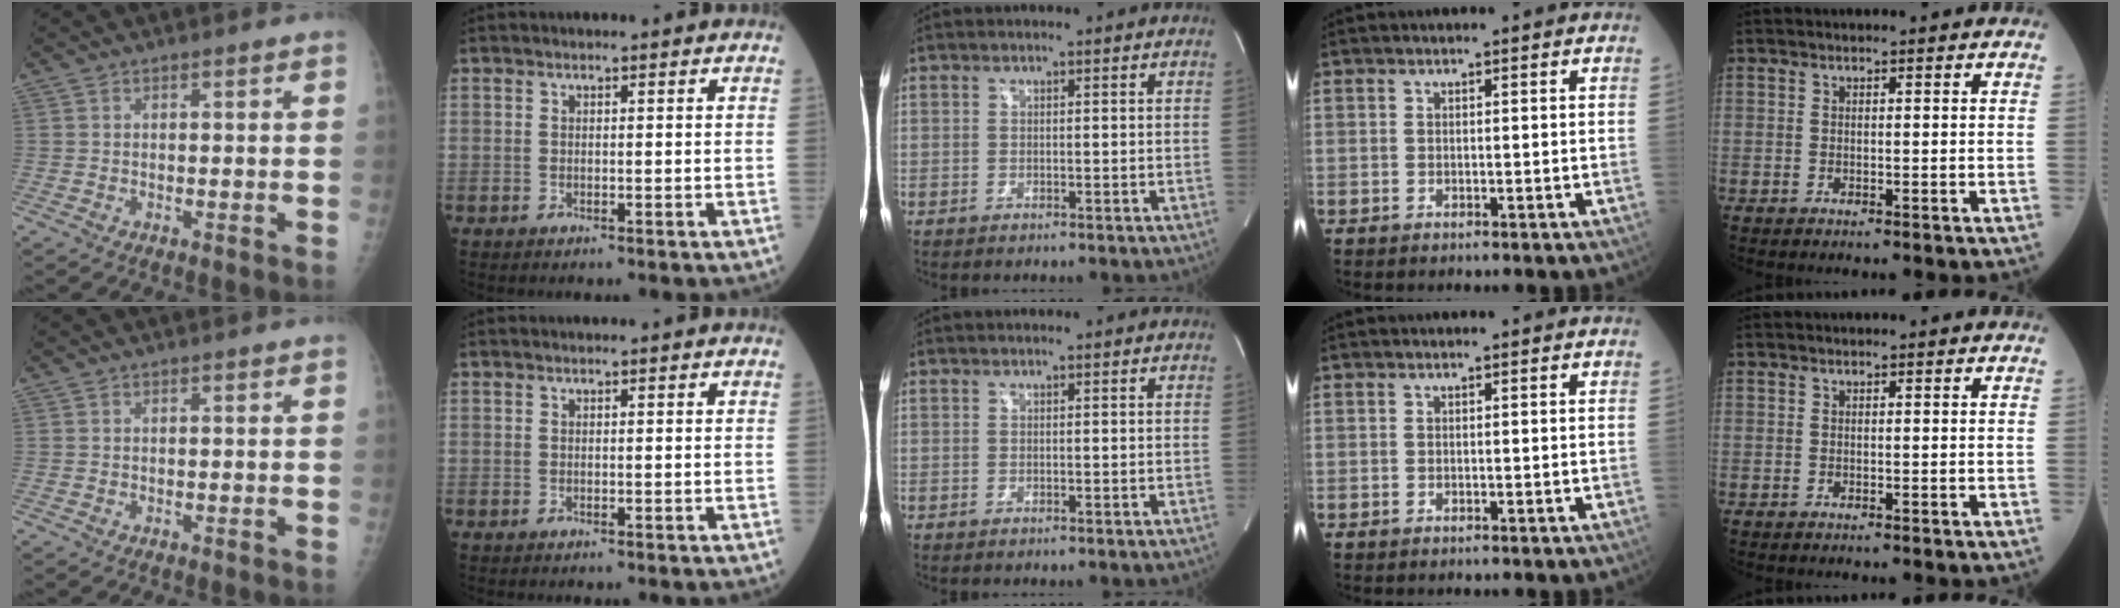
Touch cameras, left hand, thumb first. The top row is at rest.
{}